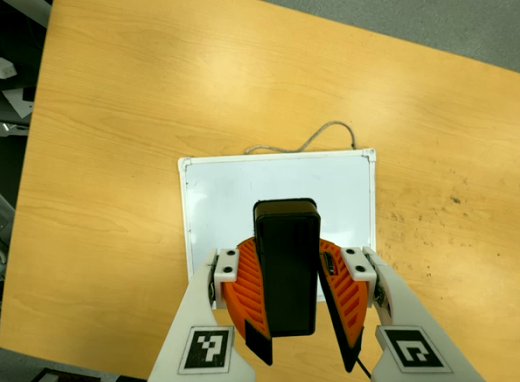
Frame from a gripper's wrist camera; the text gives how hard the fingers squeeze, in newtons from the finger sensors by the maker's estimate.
{"total": 10.0, "left": 10.0, "right": 10.0}